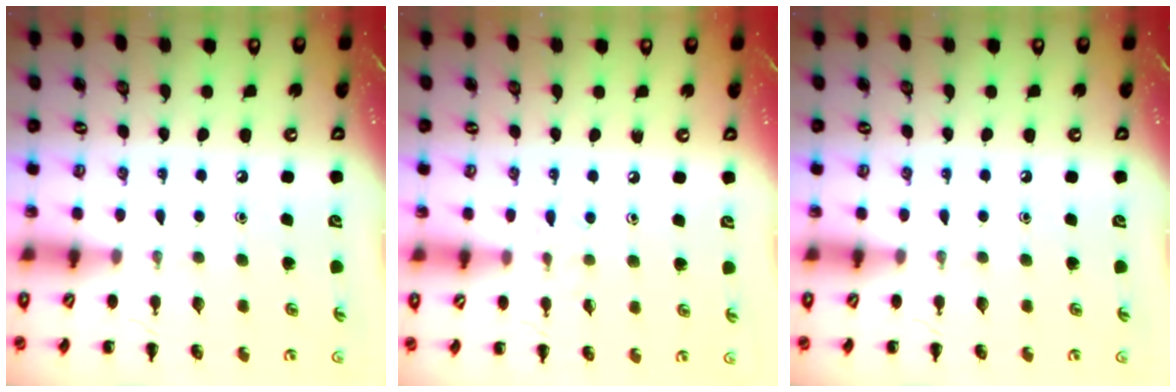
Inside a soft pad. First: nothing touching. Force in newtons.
{"total": 4.7, "press": 4.4, "slide": 1.5}
{"total": 0.0}